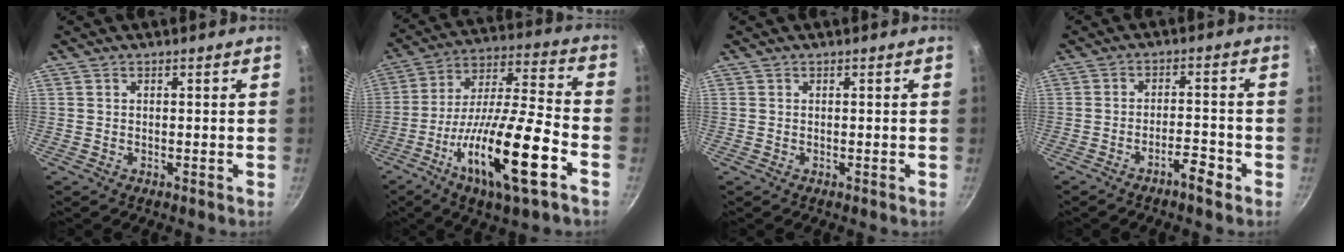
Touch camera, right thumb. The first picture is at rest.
{"total": 21.6, "force": [-8.9, 4.8, 19.1], "torque": [-0.326, 0.034, -0.160]}
{"total": 0.0}
{"total": 4.4, "force": [-3.0, 1.1, 3.0], "torque": [-0.044, 0.029, -0.048]}